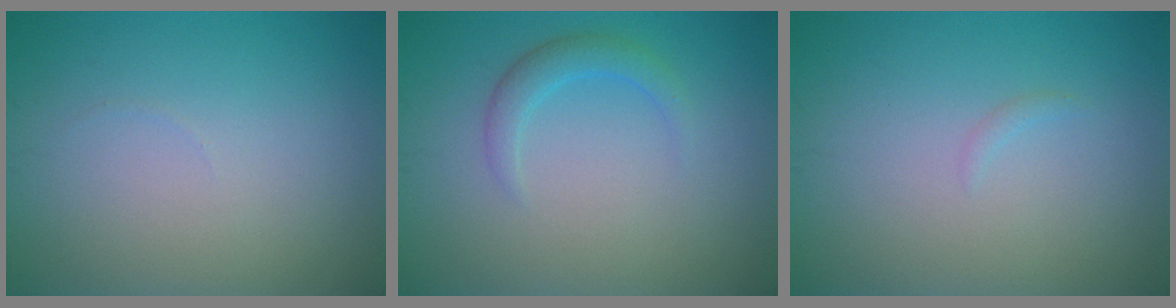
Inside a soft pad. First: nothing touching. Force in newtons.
{"total": 2.0, "press": 2.0, "slide": 0.1}
{"total": 0.5, "press": 0.5, "slide": 0.1}